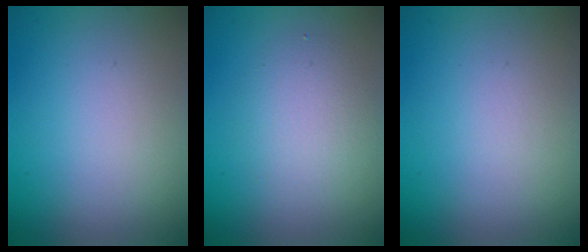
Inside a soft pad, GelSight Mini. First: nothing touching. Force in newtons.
{"total": 2.6, "press": 2.6, "slide": 0.3}
{"total": 0.0}